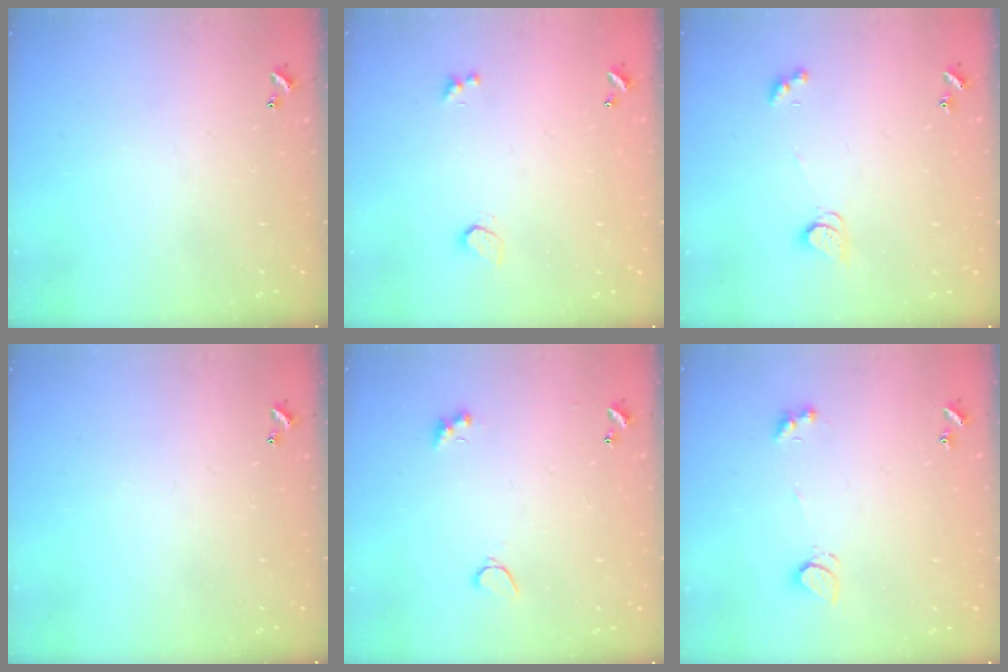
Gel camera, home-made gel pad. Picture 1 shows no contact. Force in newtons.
{"total": 0.9, "press": 0.8, "slide": 0.4}
{"total": 2.5, "press": 2.4, "slide": 0.3}
{"total": 0.0}
{"total": 3.5, "press": 3.3, "slide": 0.9}
{"total": 2.4, "press": 2.3, "slide": 0.6}